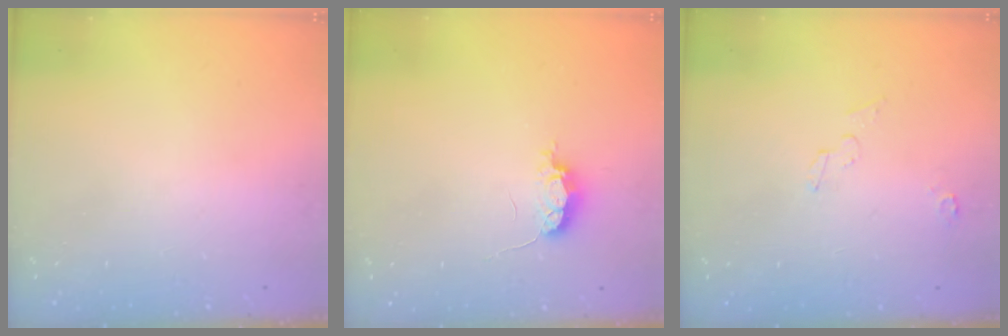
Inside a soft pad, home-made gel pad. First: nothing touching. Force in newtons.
{"total": 4.5, "press": 4.4, "slide": 0.6}
{"total": 3.2, "press": 3.2, "slide": 0.3}